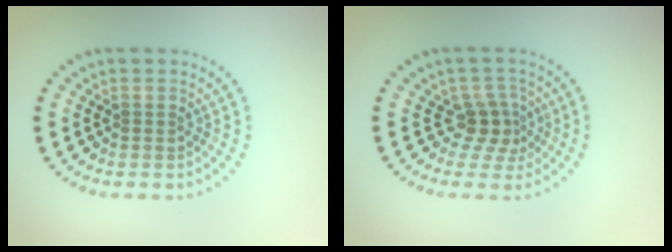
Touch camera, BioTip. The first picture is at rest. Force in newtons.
{"total": 2.4, "press": 1.7, "slide": 1.7}